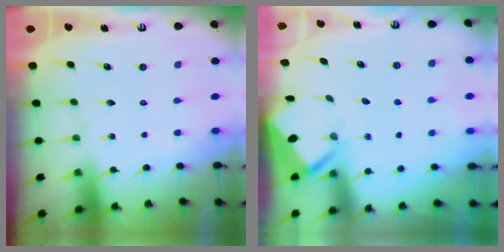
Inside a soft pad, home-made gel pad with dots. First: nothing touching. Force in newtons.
{"total": 3.7, "press": 3.7, "slide": 0.3}